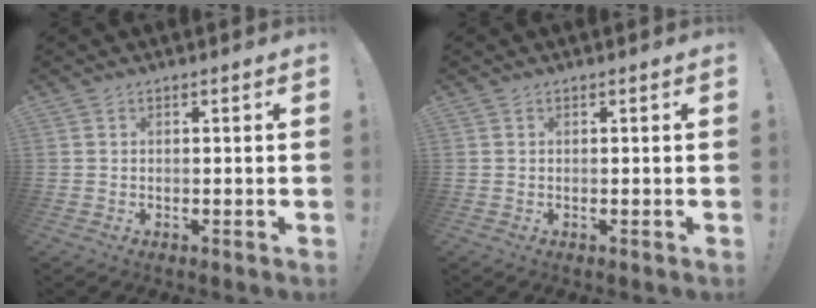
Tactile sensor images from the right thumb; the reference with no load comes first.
{"total": 0.0}